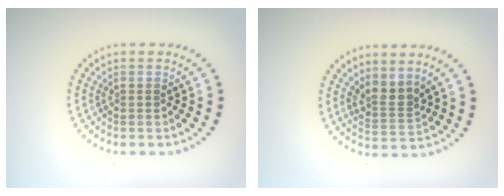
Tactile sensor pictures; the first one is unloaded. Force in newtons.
{"total": 2.5, "press": 1.9, "slide": 1.7}